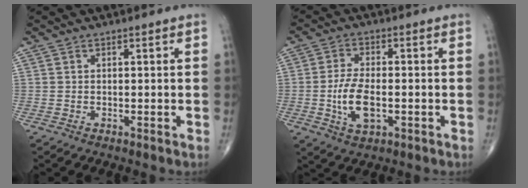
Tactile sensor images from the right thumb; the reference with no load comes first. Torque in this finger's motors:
{"motor_torque": [0.02, 0.29, 0.50, 0.47, 0.23]}